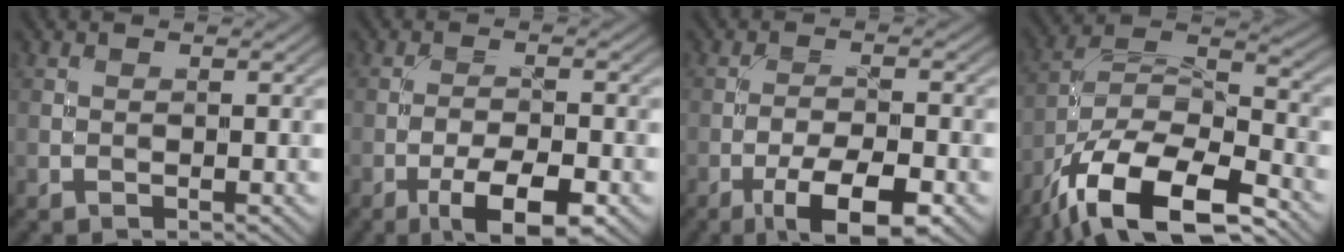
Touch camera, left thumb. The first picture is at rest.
{"total": 7.0, "force": [-3.8, 2.1, 5.5], "torque": [-0.094, -0.001, -0.063]}
{"total": 8.0, "force": [-4.5, 2.4, 6.1], "torque": [-0.104, -0.002, -0.074]}
{"total": 15.9, "force": [-10.7, 6.0, 10.1], "torque": [-0.218, -0.020, -0.194]}